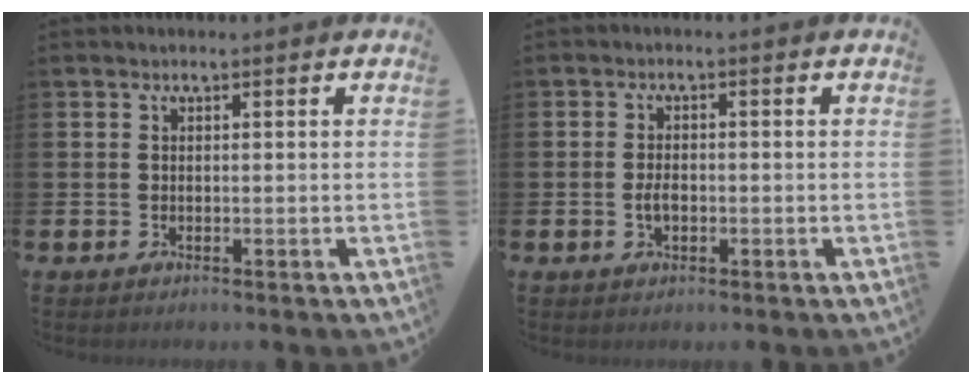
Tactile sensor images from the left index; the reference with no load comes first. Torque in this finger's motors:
{"motor_torque": [0.41, 0.04, 0.03, 0.06]}